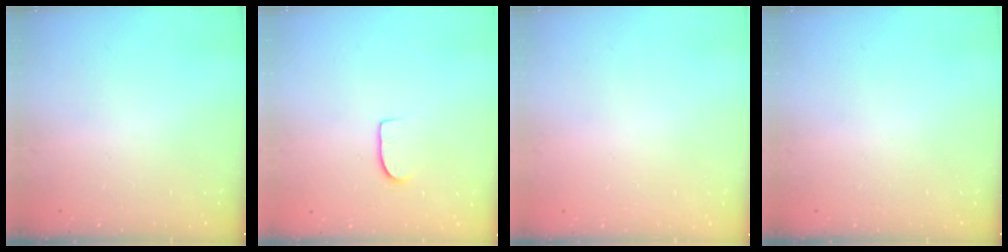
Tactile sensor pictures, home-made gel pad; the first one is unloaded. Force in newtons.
{"total": 5.8, "press": 5.8, "slide": 0.5}
{"total": 0.0}
{"total": 0.0}